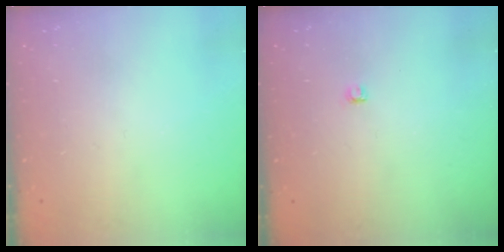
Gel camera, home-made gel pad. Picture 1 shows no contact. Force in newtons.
{"total": 2.8, "press": 2.7, "slide": 0.3}